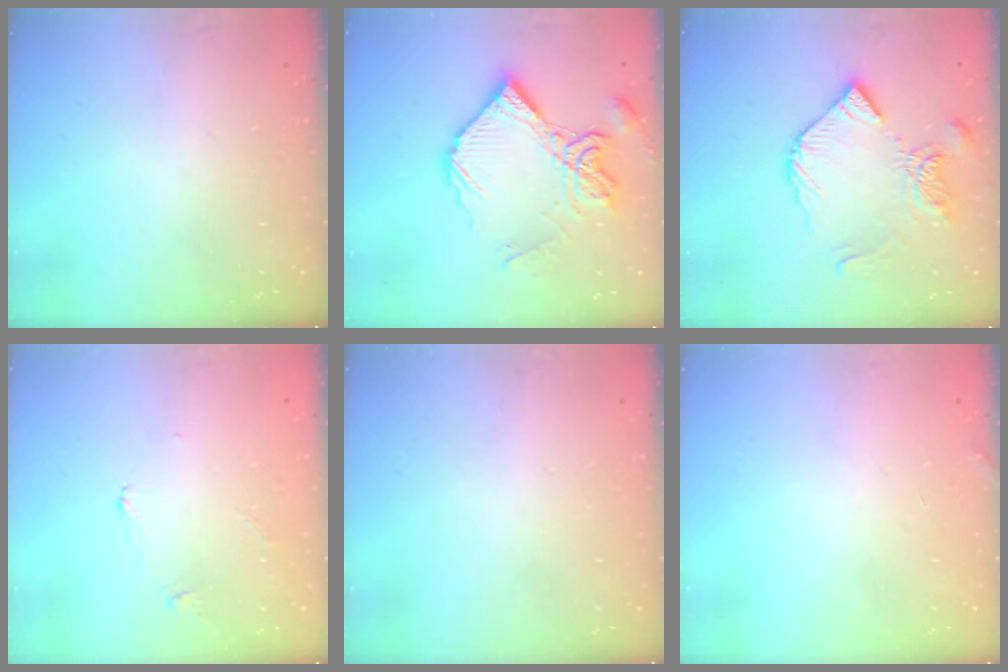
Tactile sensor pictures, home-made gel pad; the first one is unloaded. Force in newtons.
{"total": 15.8, "press": 15.7, "slide": 1.4}
{"total": 13.1, "press": 13.0, "slide": 1.1}
{"total": 1.9, "press": 1.8, "slide": 0.3}
{"total": 1.8, "press": 1.8, "slide": 0.1}
{"total": 2.0, "press": 2.0, "slide": 0.2}